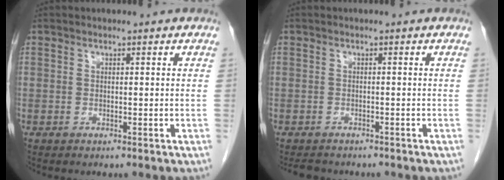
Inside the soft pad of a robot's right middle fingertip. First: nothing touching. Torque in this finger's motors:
{"motor_torque": [0.10, 0.05, 0.00, 0.00]}